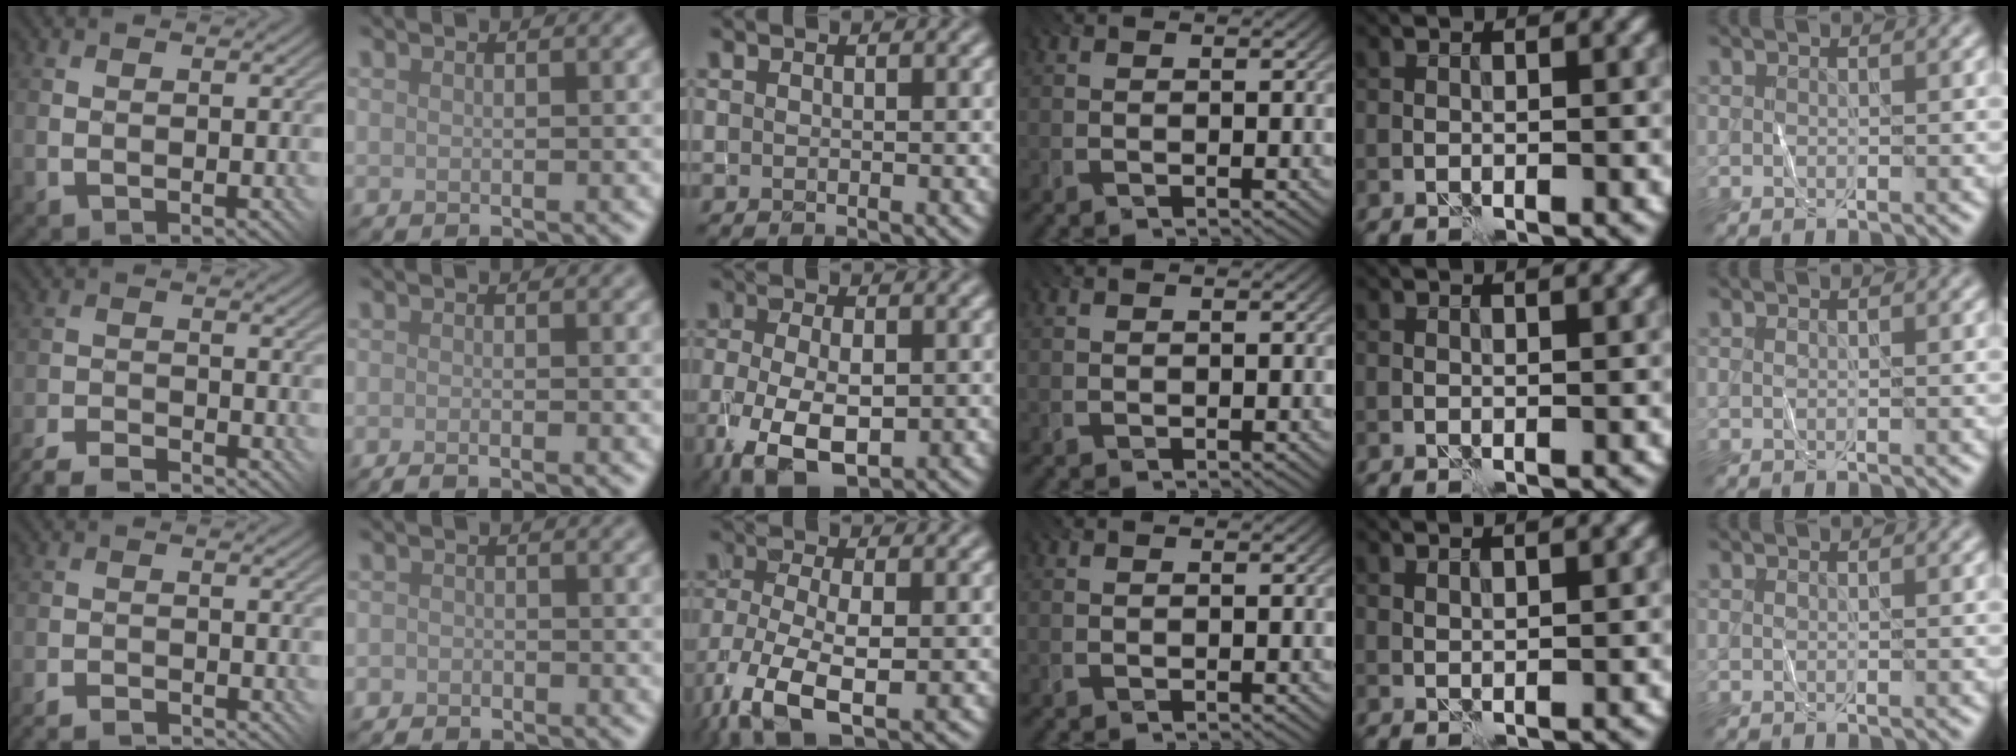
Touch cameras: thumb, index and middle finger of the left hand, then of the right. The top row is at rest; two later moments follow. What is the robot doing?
{"motion": "fold", "object": "shorts"}